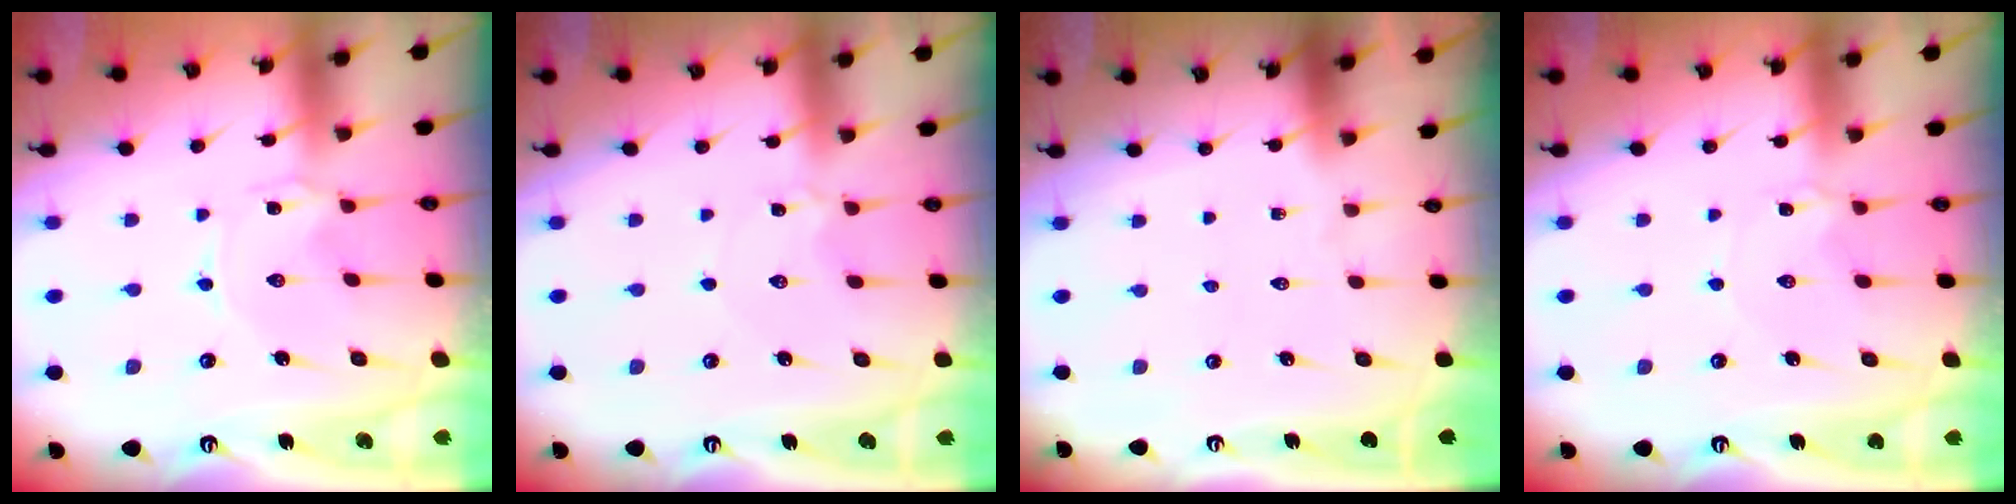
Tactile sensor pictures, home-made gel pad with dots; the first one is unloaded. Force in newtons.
{"total": 3.7, "press": 3.7, "slide": 0.3}
{"total": 0.0}
{"total": 2.2, "press": 2.2, "slide": 0.1}